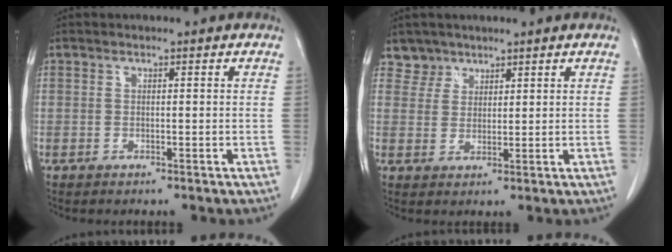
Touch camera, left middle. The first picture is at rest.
{"total": 3.0, "force": [2.4, 1.7, -0.6], "torque": [0.019, 0.002, 0.041]}